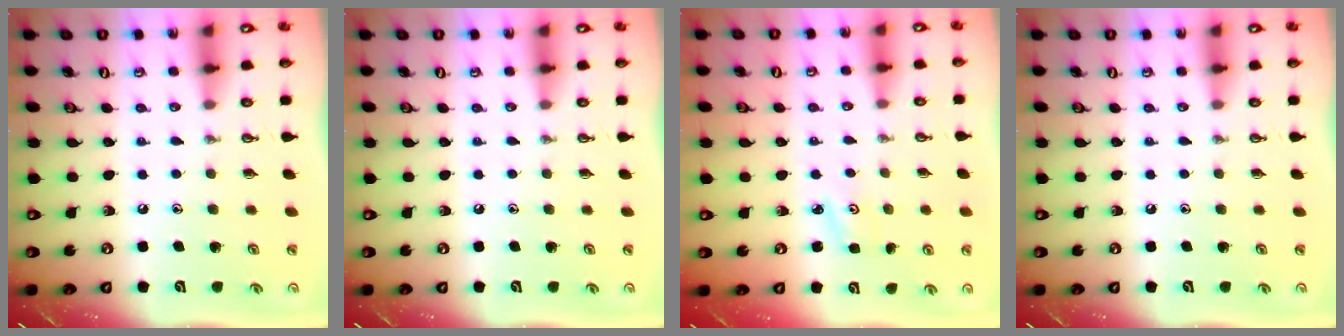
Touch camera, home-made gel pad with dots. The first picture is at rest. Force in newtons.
{"total": 0.0}
{"total": 2.6, "press": 2.6, "slide": 0.4}
{"total": 0.0}